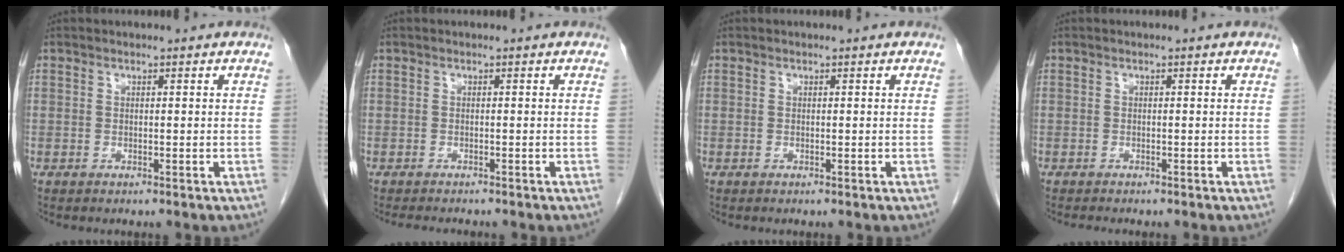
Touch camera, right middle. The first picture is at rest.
{"total": 2.8, "force": [-2.6, 0.4, 1.0], "torque": [-0.011, -0.007, -0.036]}
{"total": 0.0}
{"total": 1.3, "force": [-1.2, 0.1, 0.6], "torque": [-0.012, -0.004, -0.015]}